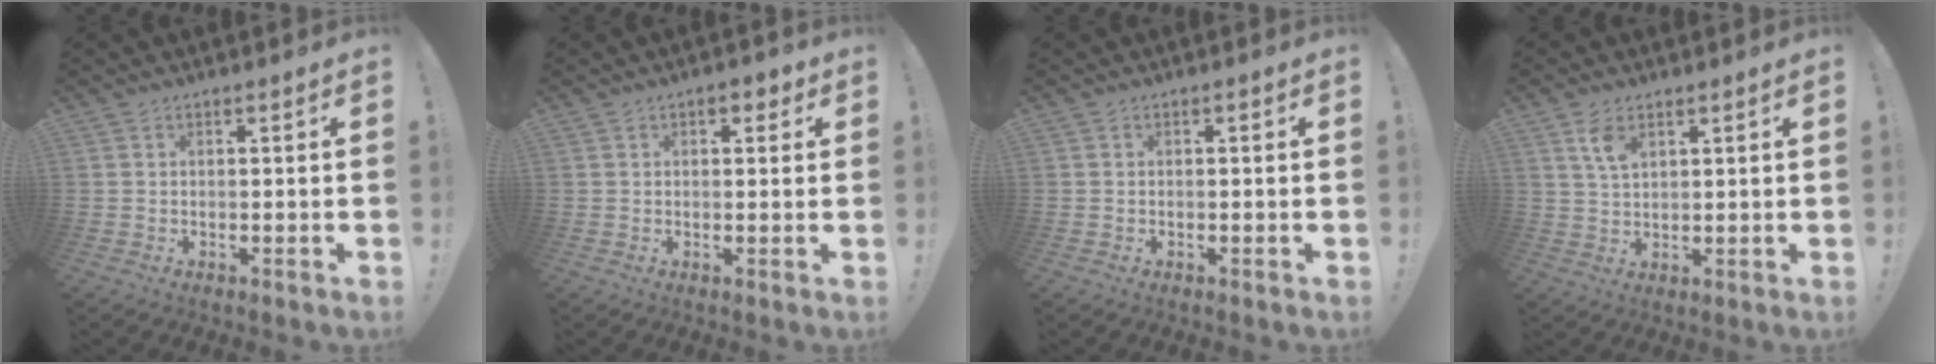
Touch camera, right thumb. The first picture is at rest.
{"total": 2.9, "force": [1.1, 1.8, 1.9], "torque": [-0.016, 0.000, 0.015]}
{"total": 0.7, "force": [-0.6, 0.3, 0.1], "torque": [-0.008, 0.004, -0.010]}
{"total": 5.9, "force": [3.2, 3.4, 3.6], "torque": [-0.055, -0.014, 0.058]}